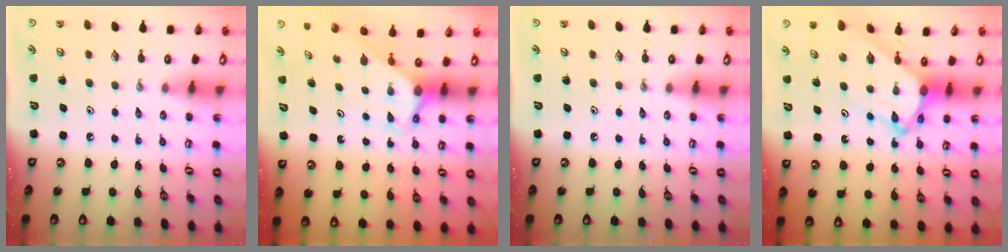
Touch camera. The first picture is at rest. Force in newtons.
{"total": 2.8, "press": 2.8, "slide": 0.0}
{"total": 0.0}
{"total": 6.2, "press": 6.2, "slide": 0.5}